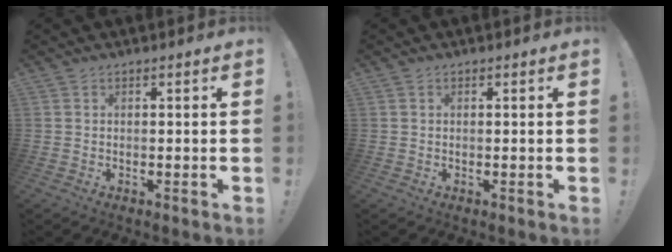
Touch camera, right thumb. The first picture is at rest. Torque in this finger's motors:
{"motor_torque": [-0.17, -0.18, 0.07, 0.28, -0.05]}